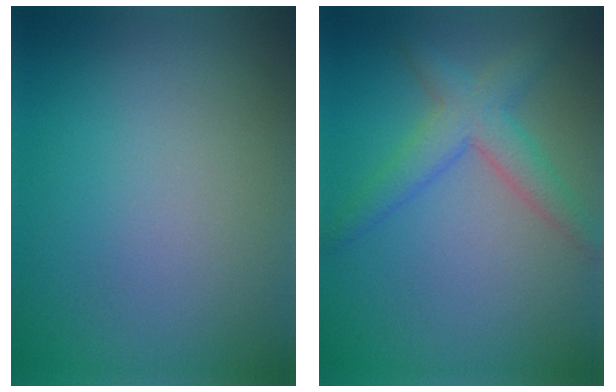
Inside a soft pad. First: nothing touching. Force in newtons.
{"total": 4.0, "press": 4.0, "slide": 0.2}